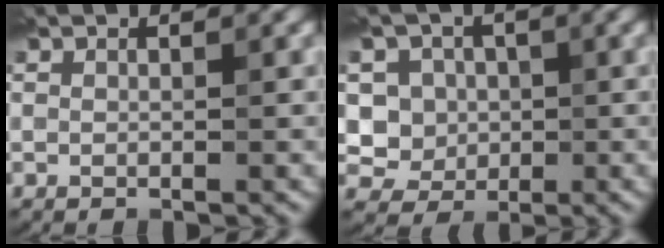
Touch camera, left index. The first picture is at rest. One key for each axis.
{"total": 5.4, "fx": 0.3, "fy": 5.1, "fz": 1.8, "tx": -0.025, "ty": 0.012, "tz": -0.005}